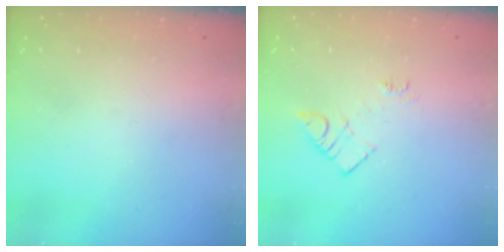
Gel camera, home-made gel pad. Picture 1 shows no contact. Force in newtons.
{"total": 5.6, "press": 5.5, "slide": 0.6}